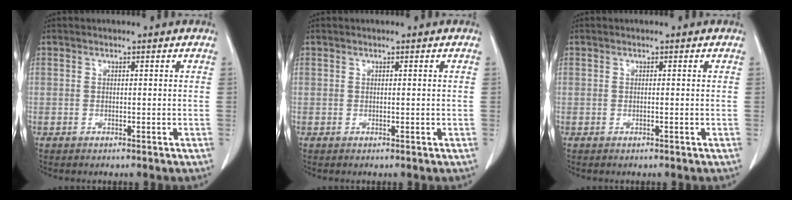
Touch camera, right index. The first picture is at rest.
{"total": 0.0}
{"total": 0.0}